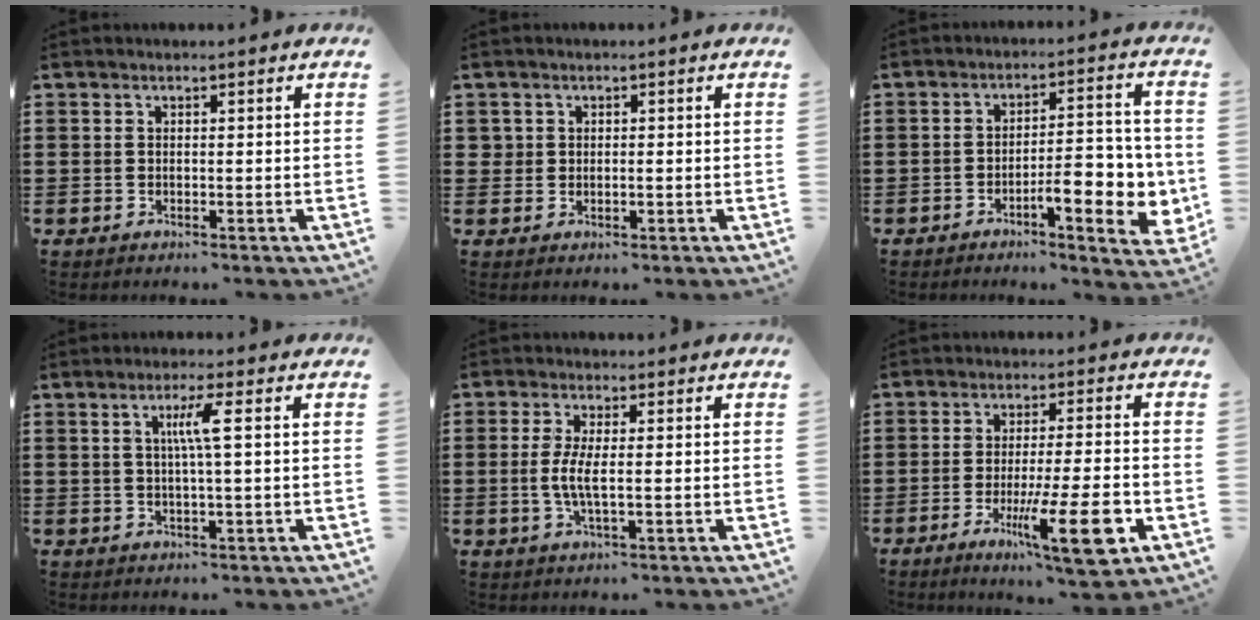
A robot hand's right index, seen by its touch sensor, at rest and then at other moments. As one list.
[{"total": 1.1, "force": [0.1, 1.0, 0.4], "torque": [-0.012, 0.006, 0.001]}, {"total": 9.1, "force": [-3.0, 2.9, 8.1], "torque": [-0.095, -0.007, -0.051]}, {"total": 4.4, "force": [0.8, -0.3, 4.3], "torque": [-0.084, -0.003, 0.008]}, {"total": 4.2, "force": [-0.3, 0.5, 4.2], "torque": [-0.097, -0.013, -0.014]}, {"total": 12.3, "force": [-4.6, 1.6, 11.3], "torque": [-0.188, -0.011, -0.075]}]